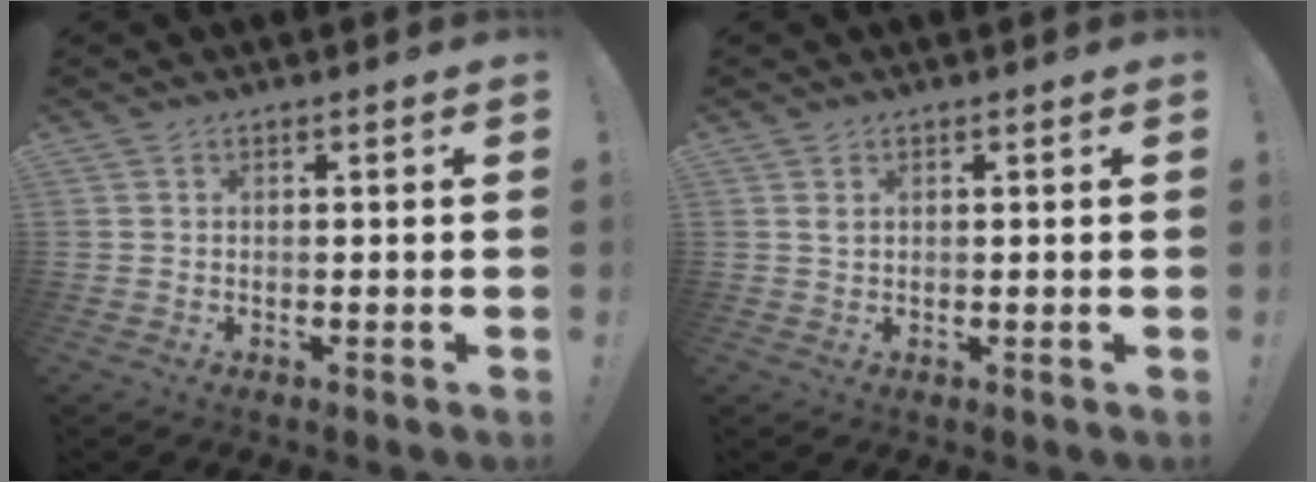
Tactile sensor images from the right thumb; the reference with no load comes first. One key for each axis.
{"total": 1.0, "fx": 0.6, "fy": 0.3, "fz": 0.7, "tx": -0.009, "ty": -0.002, "tz": 0.009}